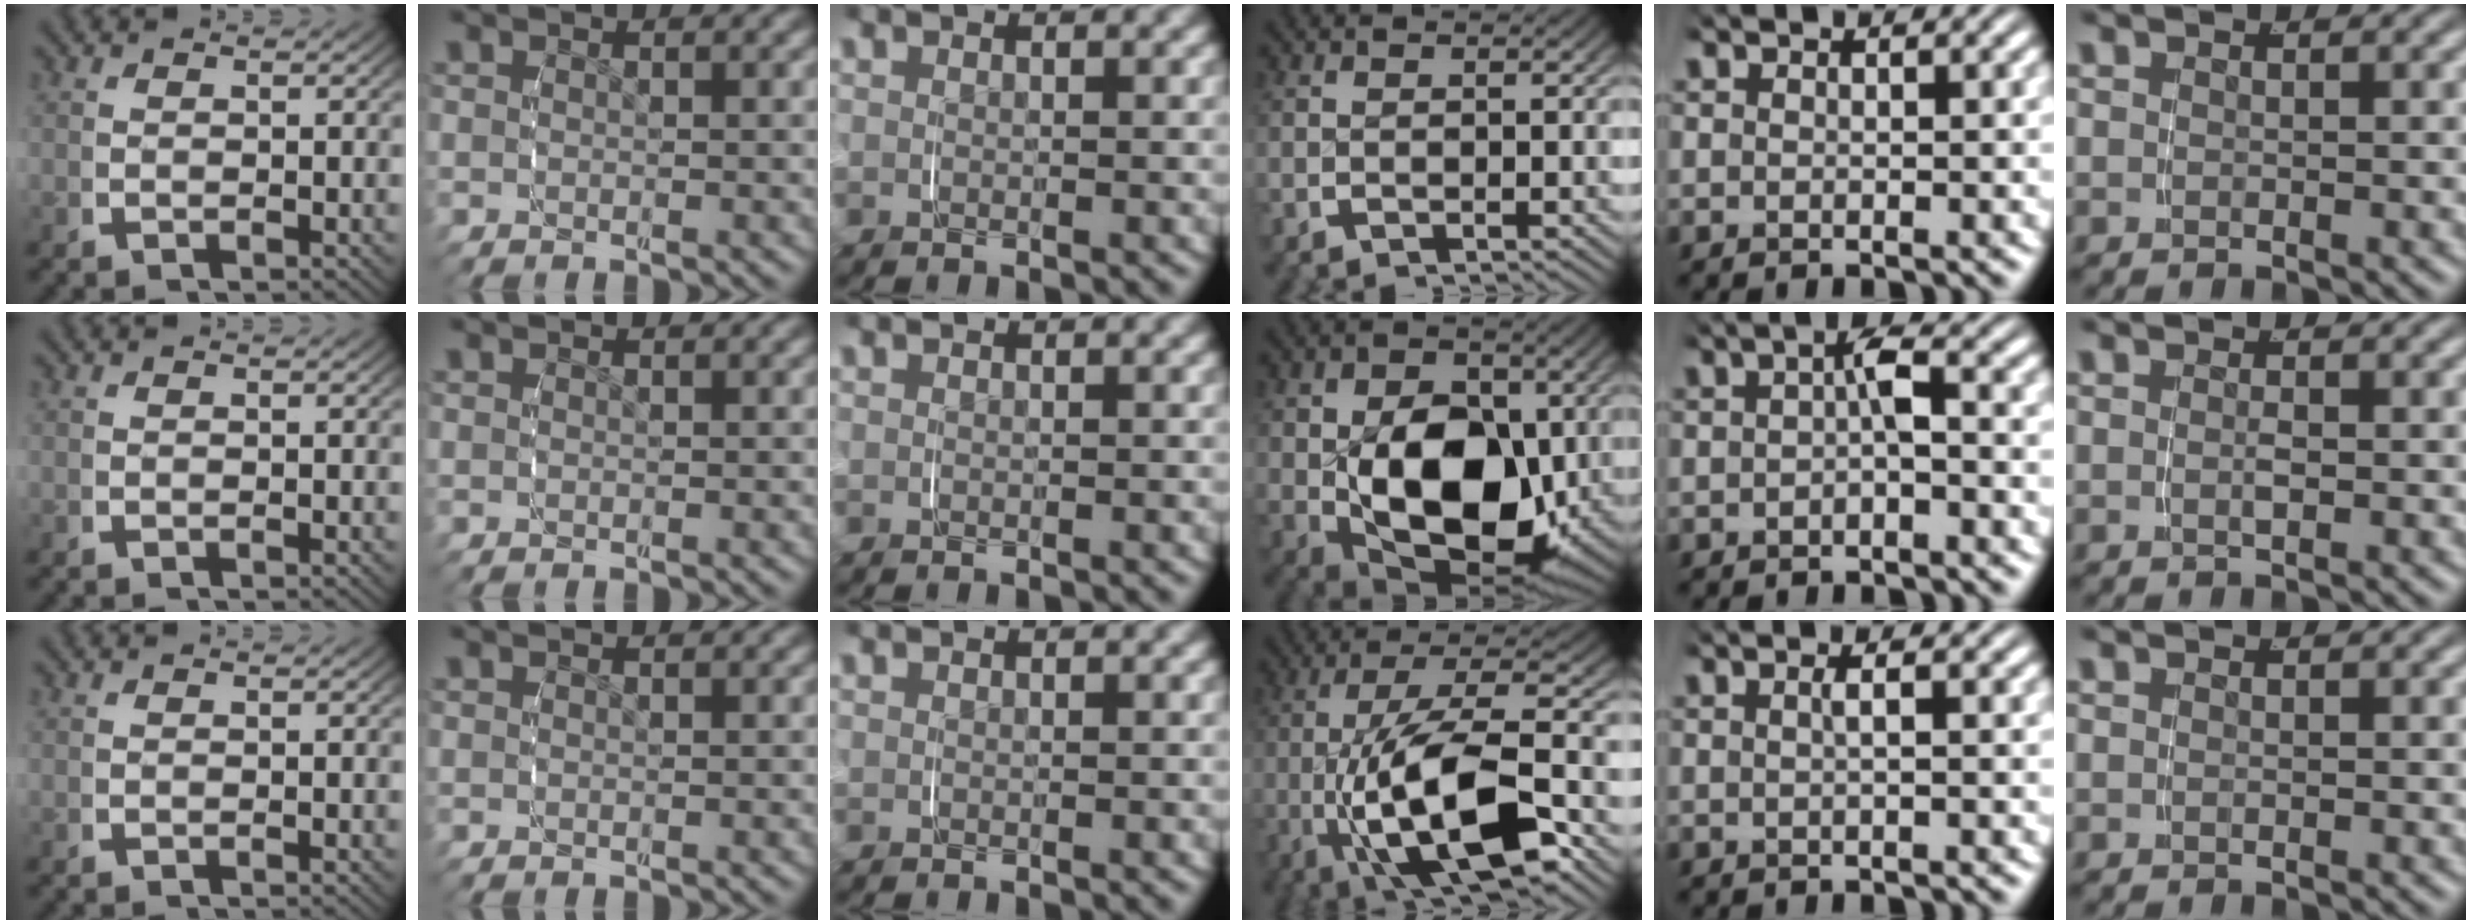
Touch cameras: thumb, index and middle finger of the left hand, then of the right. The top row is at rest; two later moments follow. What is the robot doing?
{"motion": "grasp_and_lifting", "object": "jar lid"}